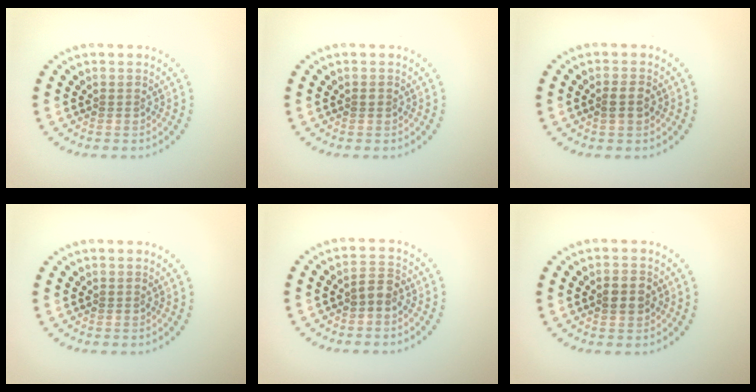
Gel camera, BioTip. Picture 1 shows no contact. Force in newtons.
{"total": 0.6, "press": 0.6, "slide": 0.0}
{"total": 1.6, "press": 1.6, "slide": 0.3}
{"total": 0.0}
{"total": 1.6, "press": 1.5, "slide": 0.5}
{"total": 2.6, "press": 2.6, "slide": 0.2}